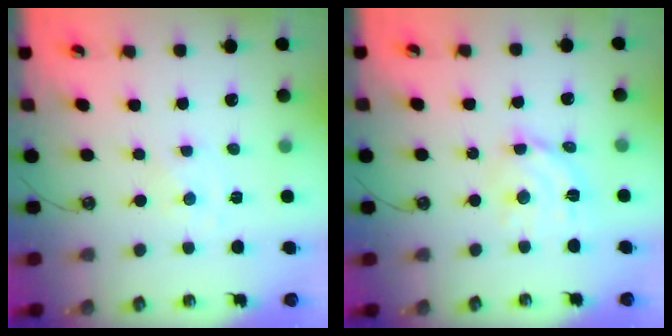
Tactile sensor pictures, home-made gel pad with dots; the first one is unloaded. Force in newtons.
{"total": 12.0, "press": 12.0, "slide": 1.0}